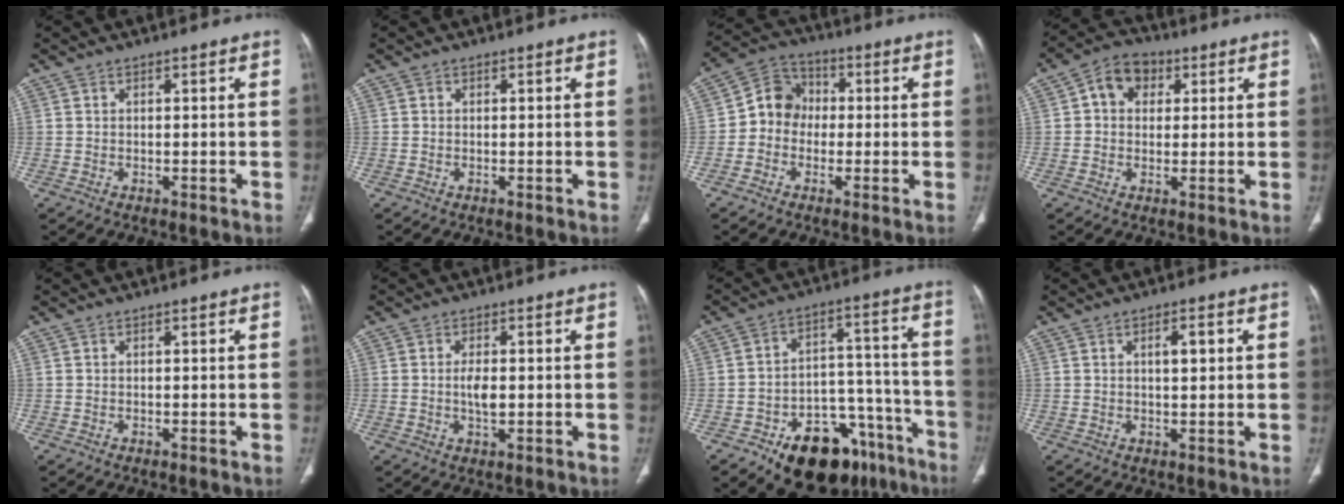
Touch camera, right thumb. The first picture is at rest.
{"total": 0.0}
{"total": 7.8, "force": [-0.9, 7.0, 3.4], "torque": [-0.034, 0.029, -0.035]}
{"total": 7.5, "force": [2.0, 5.9, 4.0], "torque": [-0.042, 0.010, 0.025]}
{"total": 0.0}
{"total": 3.4, "force": [0.0, 1.6, 3.0], "torque": [-0.057, -0.003, 0.001]}
{"total": 21.2, "force": [-12.6, 12.0, 12.1], "torque": [-0.114, 0.097, -0.179]}
{"total": 3.5, "force": [1.0, 1.3, 3.1], "torque": [-0.048, 0.000, 0.016]}